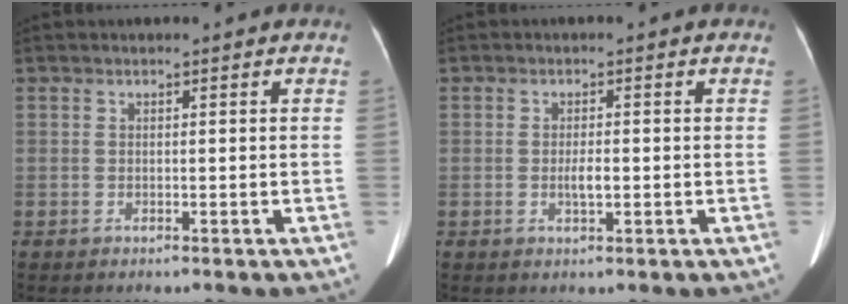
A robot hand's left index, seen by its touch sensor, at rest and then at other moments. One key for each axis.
{"total": 2.0, "fx": -0.4, "fy": 0.4, "fz": 1.9, "tx": -0.039, "ty": 0.000, "tz": -0.008}